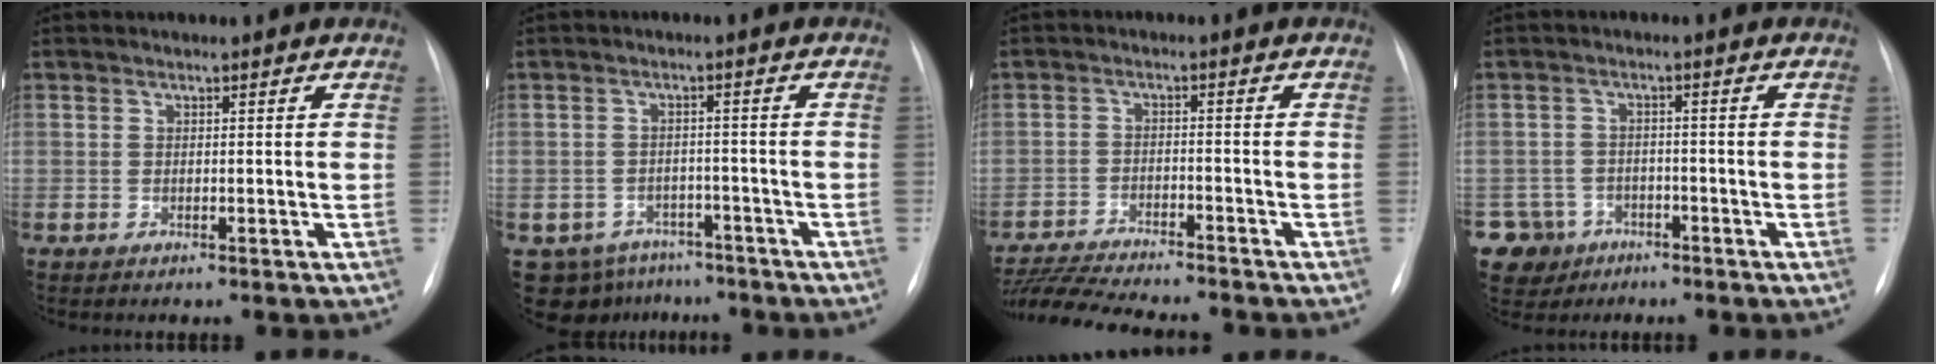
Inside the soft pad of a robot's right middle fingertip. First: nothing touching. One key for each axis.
{"total": 8.5, "fx": -6.2, "fy": 5.6, "fz": 1.3, "tx": -0.023, "ty": 0.012, "tz": -0.079}
{"total": 14.0, "fx": -12.7, "fy": 1.1, "fz": 5.7, "tx": -0.100, "ty": -0.012, "tz": -0.198}
{"total": 5.8, "fx": -3.4, "fy": 4.8, "fz": -0.1, "tx": -0.001, "ty": 0.007, "tz": -0.053}